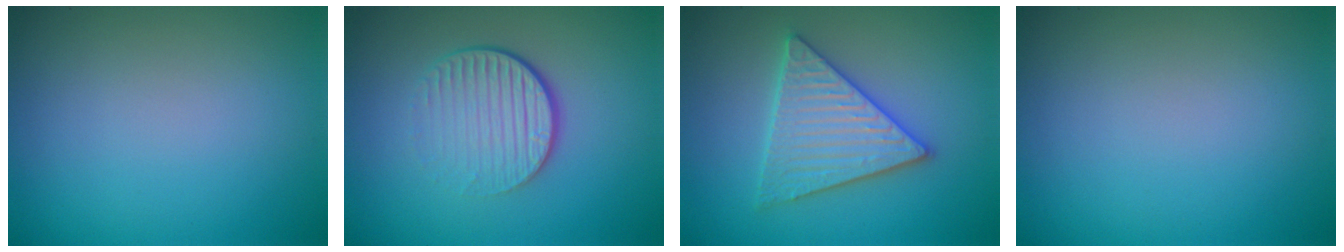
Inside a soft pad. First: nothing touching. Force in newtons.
{"total": 4.4, "press": 2.7, "slide": 3.5}
{"total": 5.3, "press": 5.3, "slide": 0.5}
{"total": 0.0}